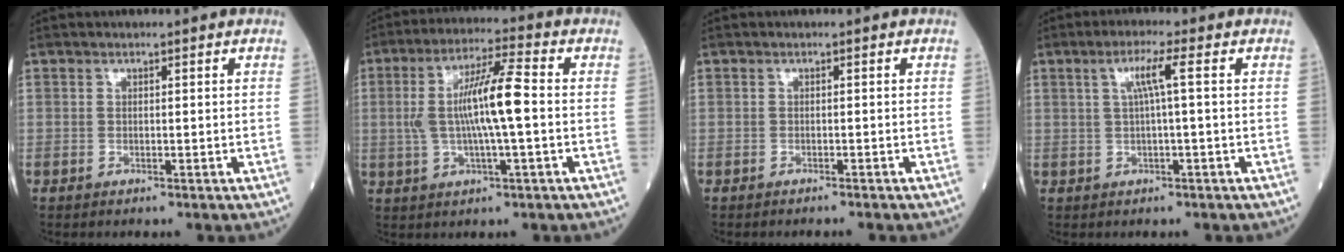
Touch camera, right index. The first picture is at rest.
{"total": 10.5, "force": [0.0, 1.0, 10.4], "torque": [-0.202, 0.013, -0.003]}
{"total": 1.5, "force": [-1.4, -0.2, 0.4], "torque": [-0.005, 0.000, -0.017]}
{"total": 3.8, "force": [0.8, -0.5, 3.7], "torque": [-0.074, 0.010, 0.016]}